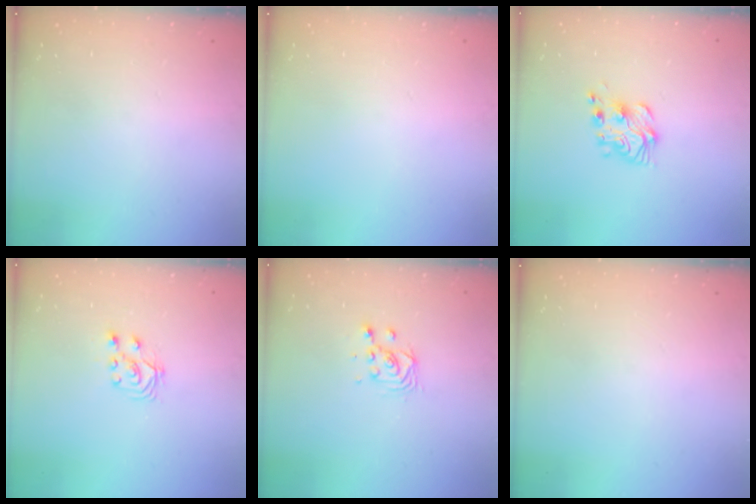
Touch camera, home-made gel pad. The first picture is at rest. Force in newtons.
{"total": 0.0}
{"total": 8.1, "press": 8.1, "slide": 0.4}
{"total": 3.1, "press": 3.0, "slide": 0.7}
{"total": 3.5, "press": 3.5, "slide": 0.2}
{"total": 0.0}